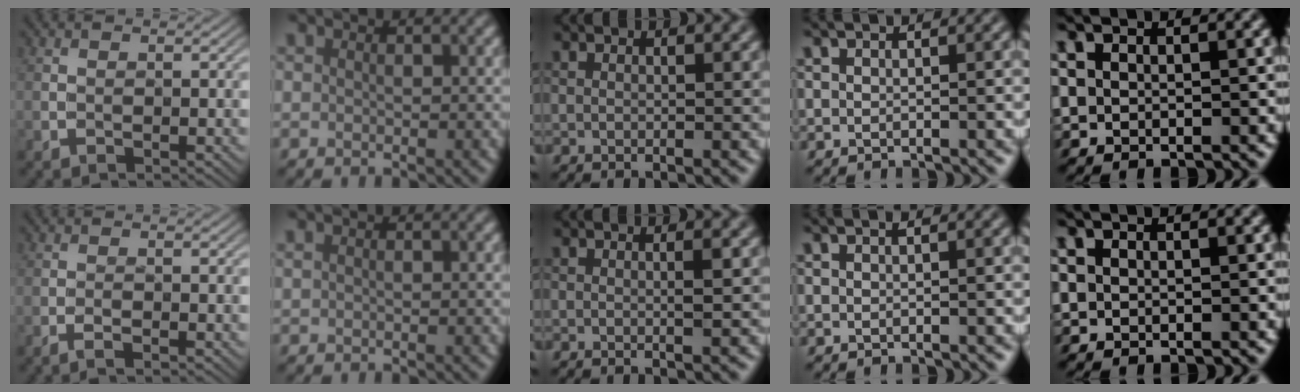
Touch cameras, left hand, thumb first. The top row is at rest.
{"thumb": {"total": 1.2, "force": [-0.9, -0.3, 0.7], "torque": [-0.020, 0.001, -0.017]}, "index": {"total": 0.7, "force": [0.4, 0.3, 0.4], "torque": [-0.011, -0.001, 0.004]}, "middle": {"total": 0.8, "force": [-0.3, 0.1, 0.7], "torque": [-0.006, 0.003, -0.004]}, "ring": {"total": 0.6, "force": [0.3, 0.2, 0.4], "torque": [-0.001, 0.006, -0.004]}}